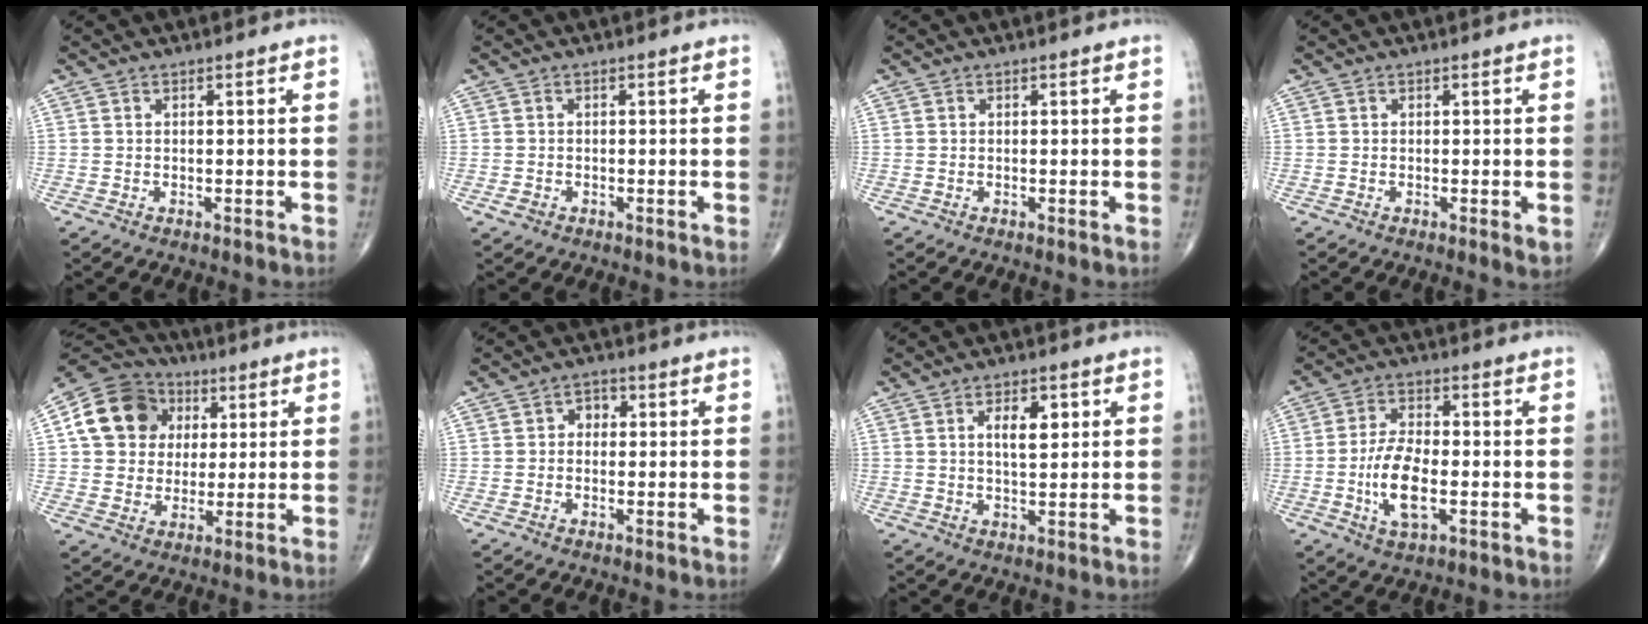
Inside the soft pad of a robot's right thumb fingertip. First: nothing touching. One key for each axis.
{"total": 1.1, "fx": -0.5, "fy": 0.9, "fz": 0.5, "tx": -0.009, "ty": 0.003, "tz": -0.009}
{"total": 0.0}
{"total": 1.3, "fx": -0.3, "fy": 0.4, "fz": 1.2, "tx": -0.021, "ty": -0.005, "tz": -0.007}
{"total": 14.6, "fx": 3.6, "fy": 12.4, "fz": 6.8, "tx": -0.101, "ty": 0.009, "tz": 0.058}
{"total": 2.6, "fx": 0.1, "fy": 2.2, "fz": 1.5, "tx": -0.003, "ty": 0.010, "tz": -0.007}
{"total": 5.3, "fx": 1.6, "fy": 2.4, "fz": 4.4, "tx": -0.061, "ty": -0.007, "tz": 0.026}
{"total": 9.4, "fx": -2.1, "fy": 4.2, "fz": 8.1, "tx": -0.158, "ty": 0.008, "tz": -0.039}